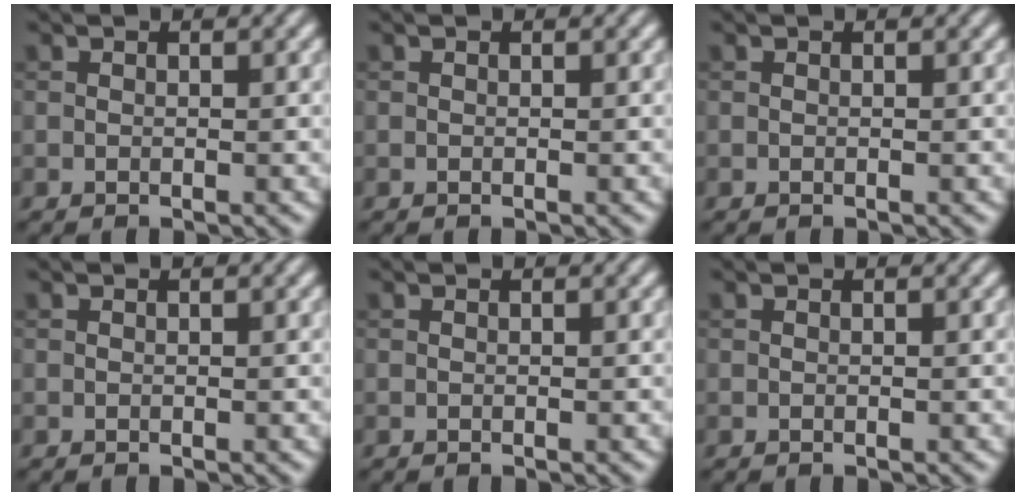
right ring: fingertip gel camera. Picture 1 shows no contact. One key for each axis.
{"total": 0.0}
{"total": 0.0}
{"total": 0.0}
{"total": 0.0}
{"total": 0.0}